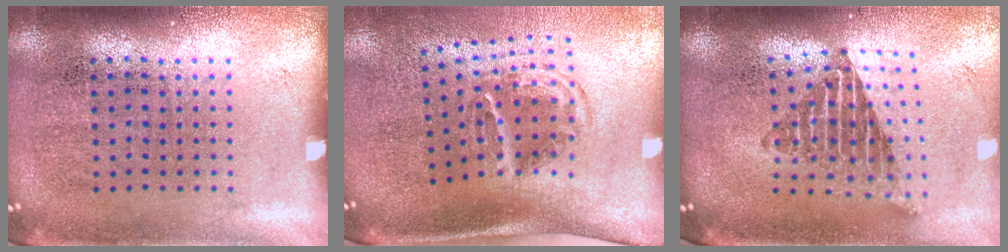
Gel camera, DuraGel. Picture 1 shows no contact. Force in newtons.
{"total": 1.7, "press": 1.1, "slide": 1.3}
{"total": 2.0, "press": 1.5, "slide": 1.4}